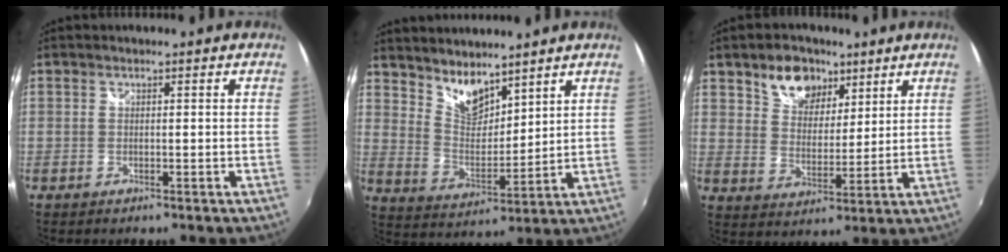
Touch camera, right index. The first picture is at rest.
{"total": 8.5, "force": [7.1, 3.2, 3.5], "torque": [-0.055, -0.003, 0.137]}
{"total": 10.1, "force": [6.4, 6.5, 4.3], "torque": [-0.077, 0.023, 0.114]}